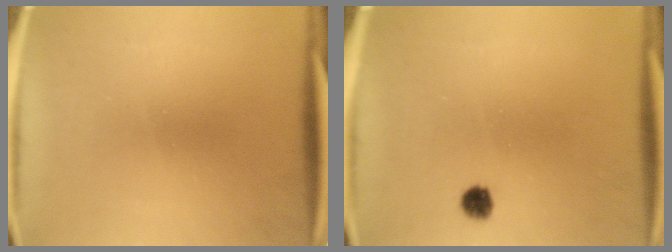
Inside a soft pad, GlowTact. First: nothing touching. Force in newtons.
{"total": 2.3}